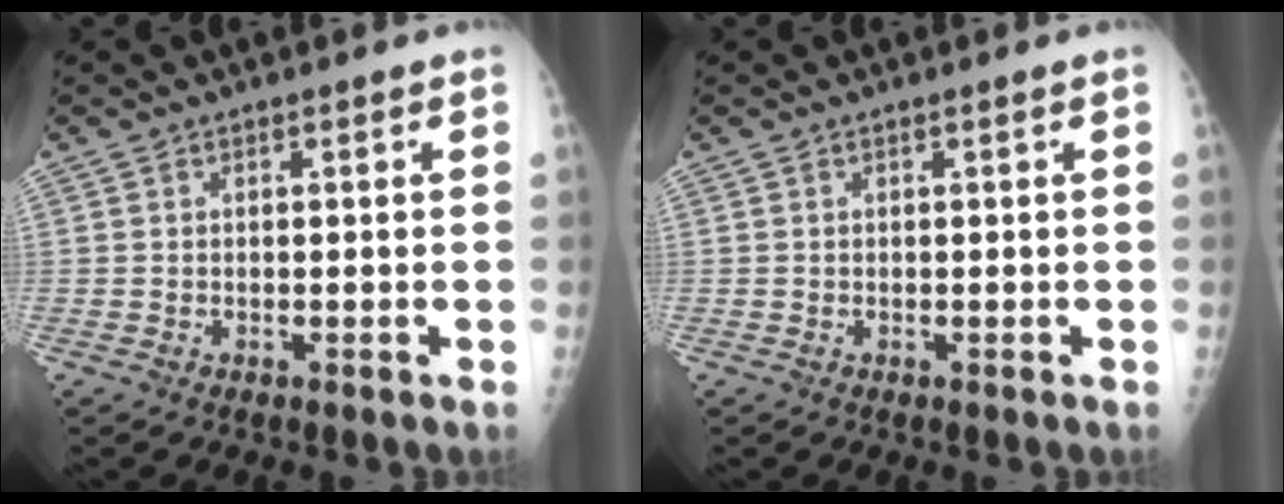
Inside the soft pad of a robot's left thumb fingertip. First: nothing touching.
{"total": 0.0}